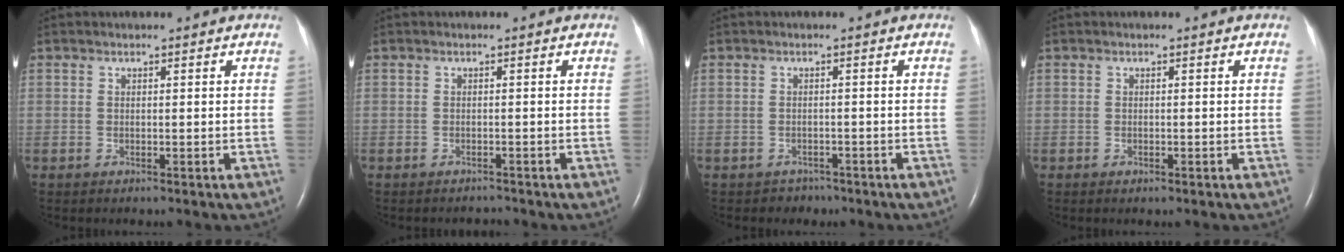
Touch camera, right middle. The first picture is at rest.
{"total": 0.8, "force": [-0.8, 0.1, -0.2], "torque": [-0.001, -0.006, -0.011]}
{"total": 1.6, "force": [-1.2, 1.0, -0.4], "torque": [-0.002, 0.003, -0.019]}
{"total": 0.0}